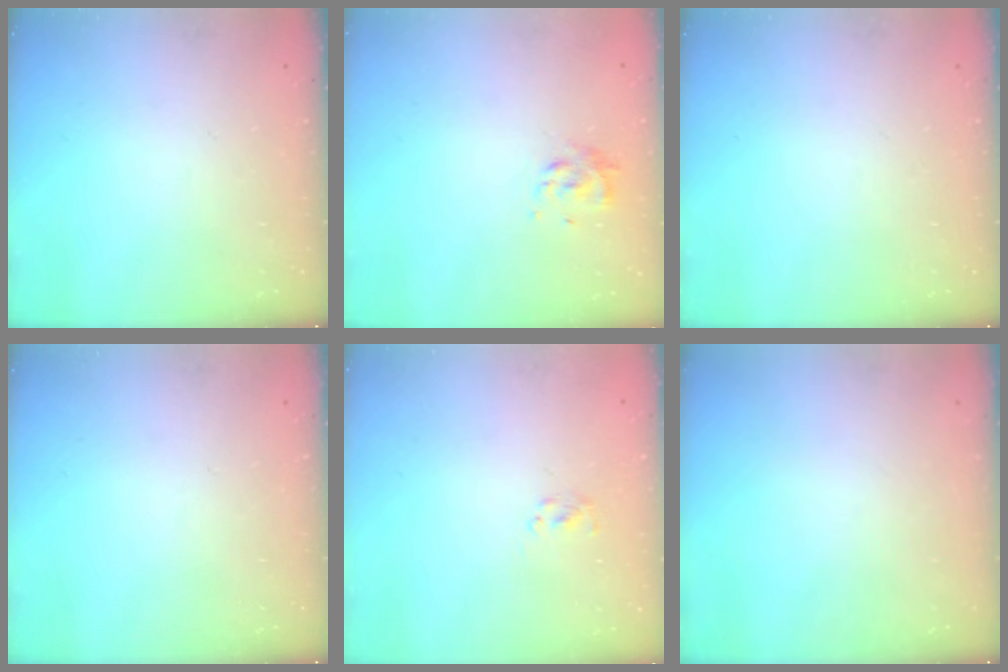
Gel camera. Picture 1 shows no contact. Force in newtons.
{"total": 3.8, "press": 3.7, "slide": 0.9}
{"total": 0.0}
{"total": 0.0}
{"total": 1.4, "press": 1.0, "slide": 0.9}
{"total": 0.0}